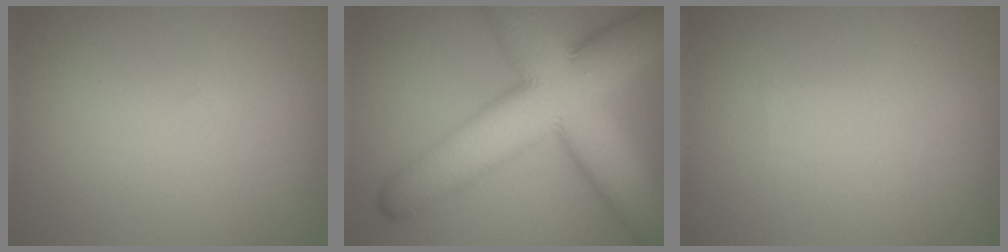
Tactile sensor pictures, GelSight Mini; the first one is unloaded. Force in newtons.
{"total": 14.5, "press": 14.5, "slide": 0.2}
{"total": 0.0}